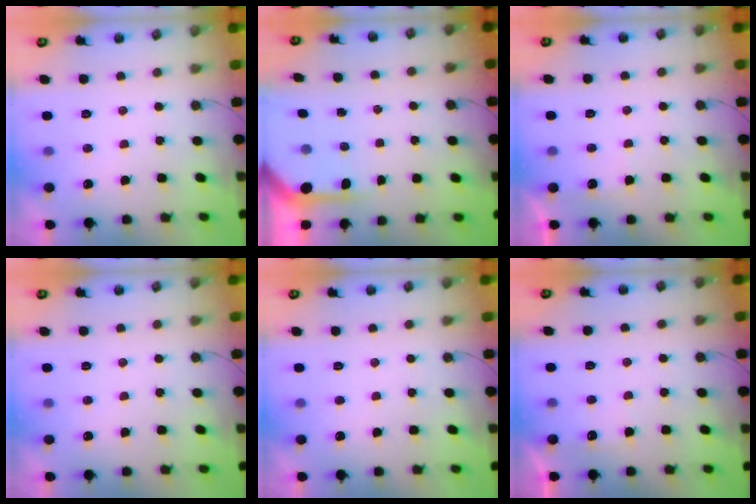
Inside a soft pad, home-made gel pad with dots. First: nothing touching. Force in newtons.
{"total": 3.7, "press": 3.7, "slide": 0.2}
{"total": 2.4, "press": 2.3, "slide": 0.4}
{"total": 0.0}
{"total": 0.0}
{"total": 2.8, "press": 2.7, "slide": 0.4}